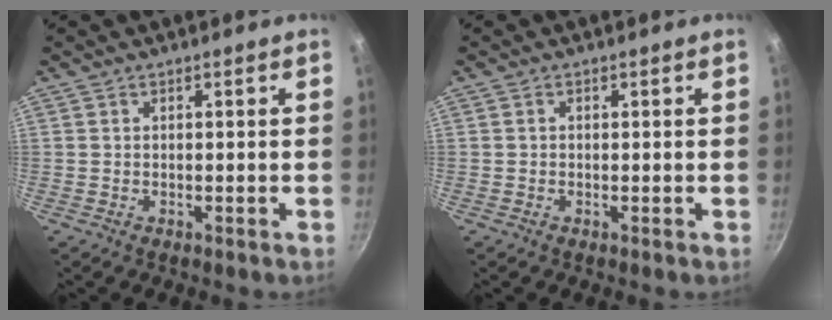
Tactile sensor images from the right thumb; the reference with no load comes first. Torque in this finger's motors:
{"motor_torque": [-0.21, -0.10, -0.13, -0.11, 0.05]}